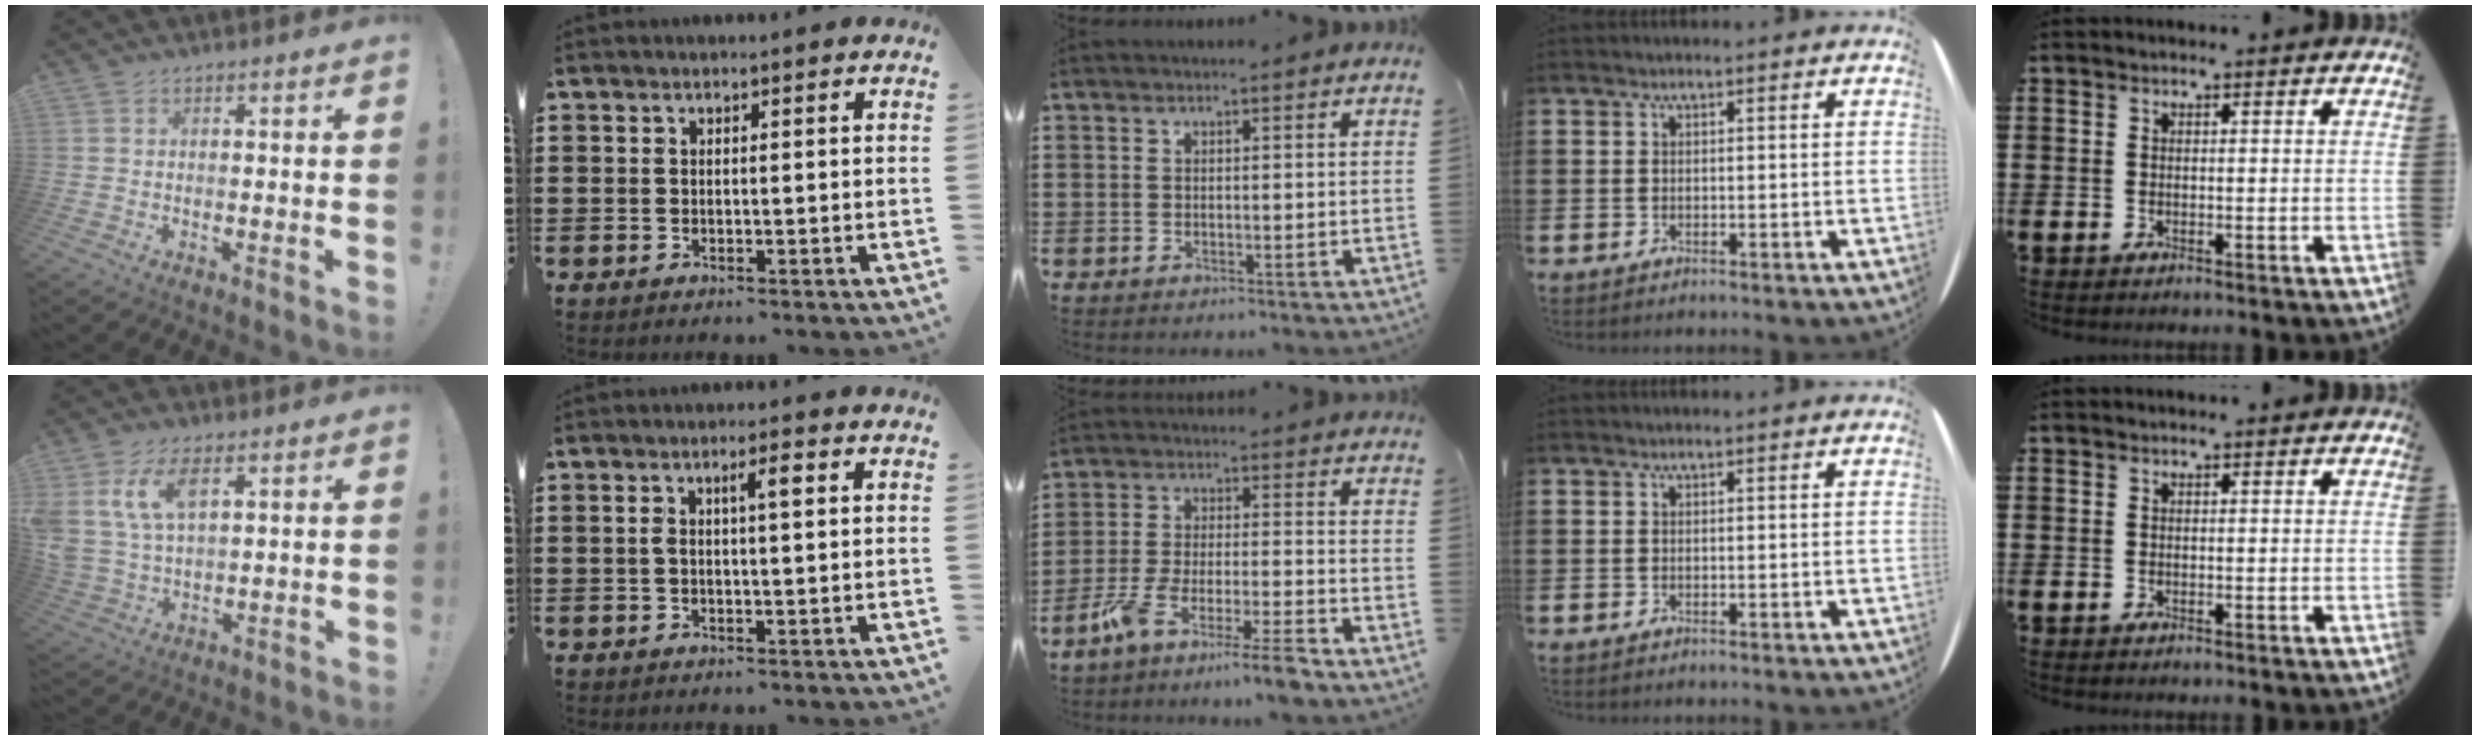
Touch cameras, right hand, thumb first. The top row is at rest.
{"thumb": {"total": 10.9, "force": [5.1, 6.0, 7.6], "torque": [-0.160, -0.012, 0.094]}, "index": {"total": 3.2, "force": [0.8, 0.6, 3.1], "torque": [-0.054, 0.002, 0.008]}, "middle": {"total": 7.6, "force": [-6.6, -0.6, 3.7], "torque": [-0.083, -0.018, -0.128]}}